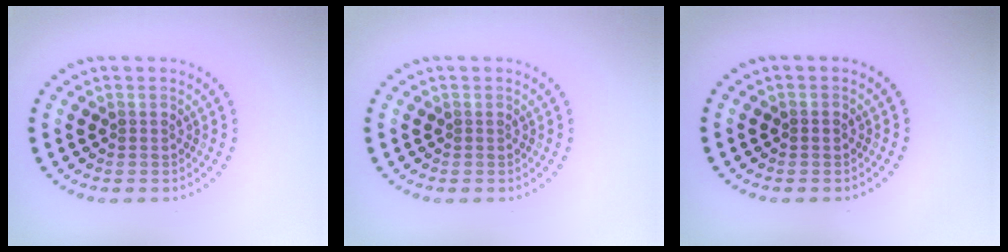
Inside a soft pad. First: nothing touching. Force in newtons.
{"total": 0.0}
{"total": 0.7, "press": 0.7, "slide": 0.1}